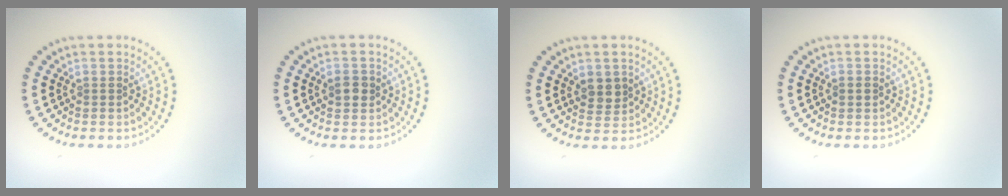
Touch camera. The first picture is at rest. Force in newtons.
{"total": 1.5, "press": 1.5, "slide": 0.1}
{"total": 1.9, "press": 1.8, "slide": 0.7}
{"total": 0.8, "press": 0.8, "slide": 0.1}